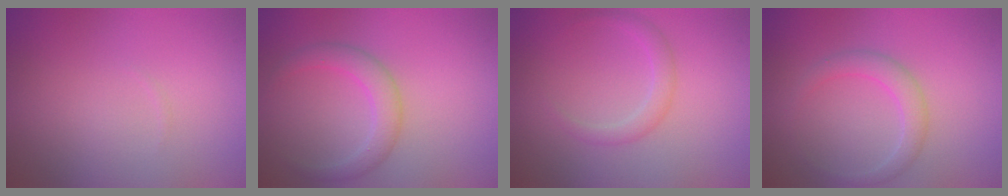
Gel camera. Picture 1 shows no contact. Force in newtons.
{"total": 2.0, "press": 2.0, "slide": 0.2}
{"total": 1.6, "press": 1.5, "slide": 0.2}
{"total": 2.2, "press": 2.2, "slide": 0.1}